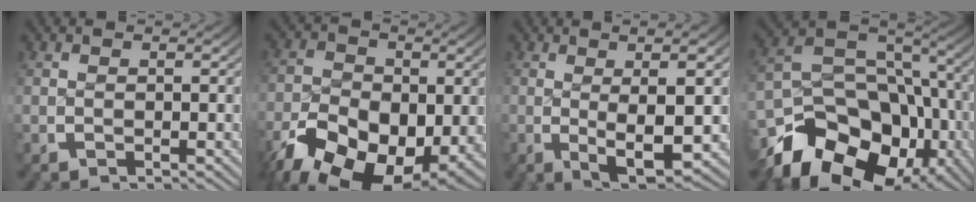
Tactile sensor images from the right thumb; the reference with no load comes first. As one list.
[{"total": 15.6, "force": [-6.2, 10.3, 10.0], "torque": [-0.190, -0.080, -0.066]}, {"total": 6.8, "force": [-0.5, 2.7, 6.2], "torque": [-0.114, -0.015, 0.001]}, {"total": 19.7, "force": [-7.5, 13.3, 12.4], "torque": [-0.211, -0.047, -0.102]}]